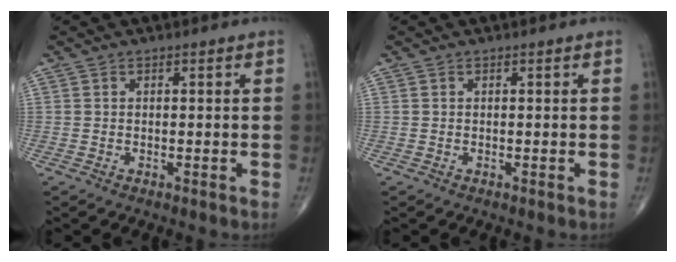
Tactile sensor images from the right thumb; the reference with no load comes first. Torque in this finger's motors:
{"motor_torque": [0.00, 0.00, -0.01, 0.00, 0.00]}